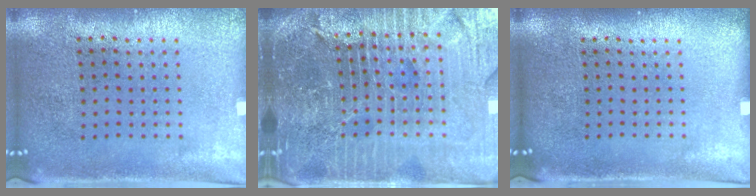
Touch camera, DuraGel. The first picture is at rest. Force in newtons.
{"total": 5.9, "press": 5.3, "slide": 2.8}
{"total": 0.0}